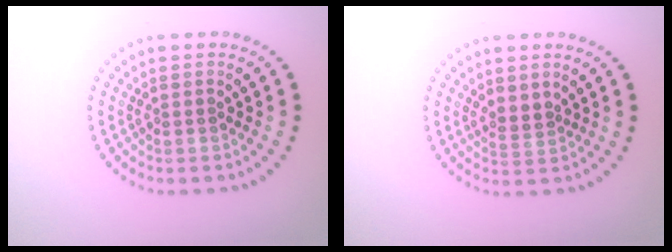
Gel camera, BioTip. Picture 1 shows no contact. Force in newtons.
{"total": 1.1, "press": 0.9, "slide": 0.7}